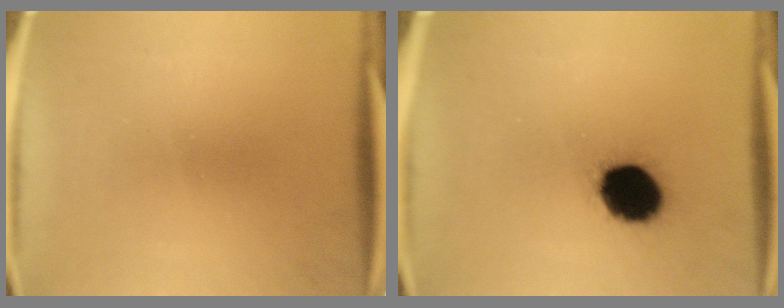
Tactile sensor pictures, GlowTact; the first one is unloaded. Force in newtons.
{"total": 14.5}